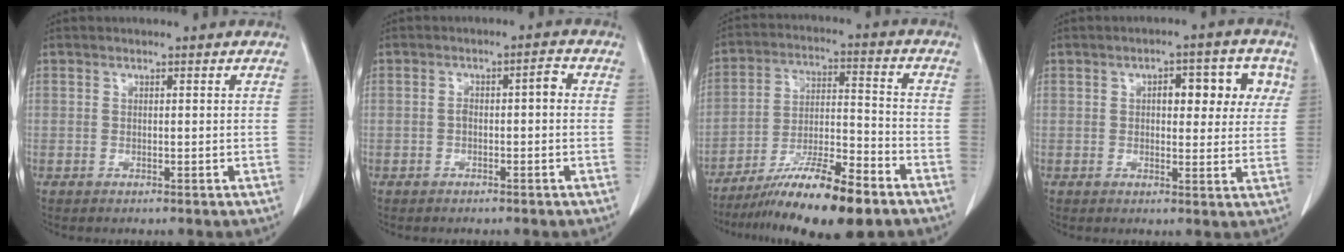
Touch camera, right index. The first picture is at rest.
{"total": 2.6, "force": [-0.3, 0.9, 2.5], "torque": [-0.037, 0.016, -0.002]}
{"total": 14.7, "force": [-10.5, 1.8, 10.1], "torque": [-0.184, -0.015, -0.179]}
{"total": 8.2, "force": [2.5, 3.6, 7.0], "torque": [-0.080, 0.021, 0.030]}